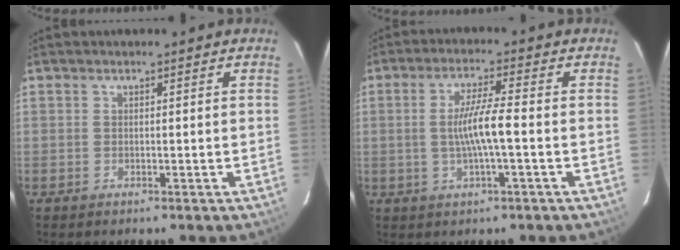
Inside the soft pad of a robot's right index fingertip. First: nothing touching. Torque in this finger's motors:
{"motor_torque": [1.07, 0.09, 0.60, 0.15]}